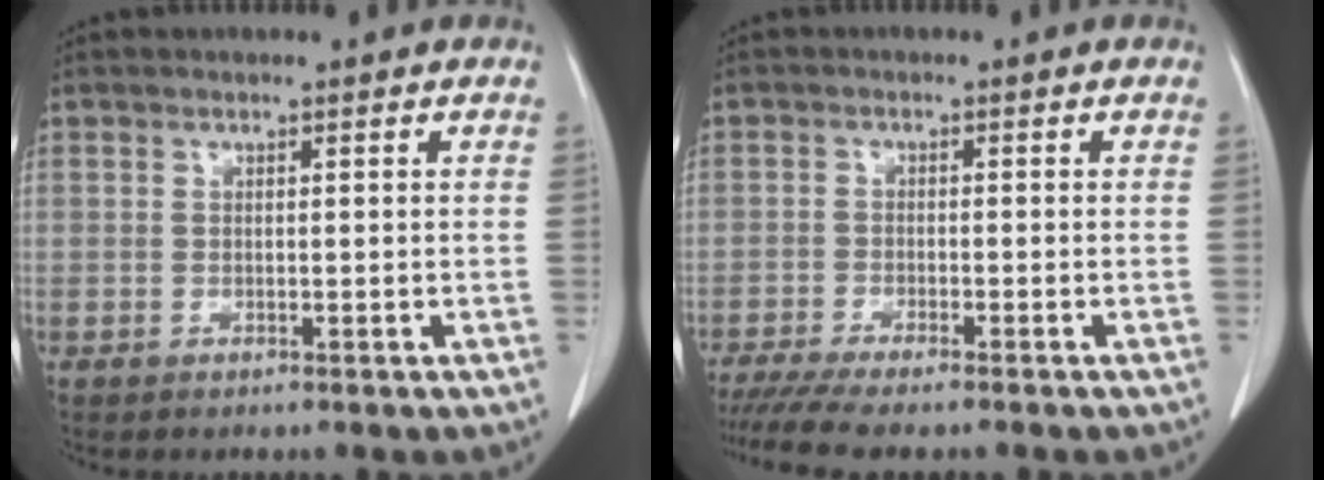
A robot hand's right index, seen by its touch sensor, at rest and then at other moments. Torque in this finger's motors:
{"motor_torque": [1.10, -1.03, 0.38, 0.08]}